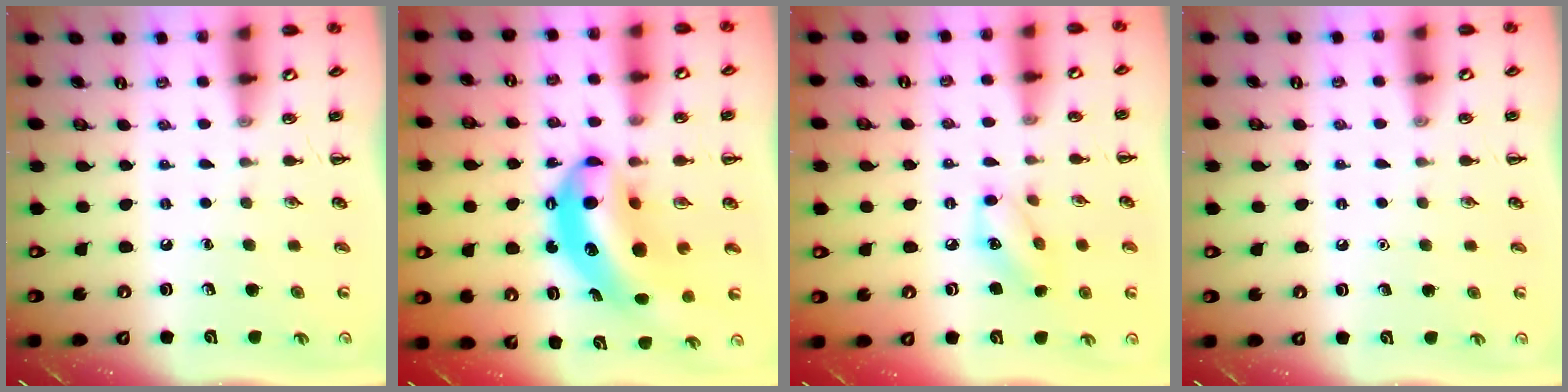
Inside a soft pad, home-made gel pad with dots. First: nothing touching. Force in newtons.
{"total": 12.9, "press": 12.4, "slide": 3.4}
{"total": 7.9, "press": 7.9, "slide": 0.4}
{"total": 1.6, "press": 1.6, "slide": 0.1}